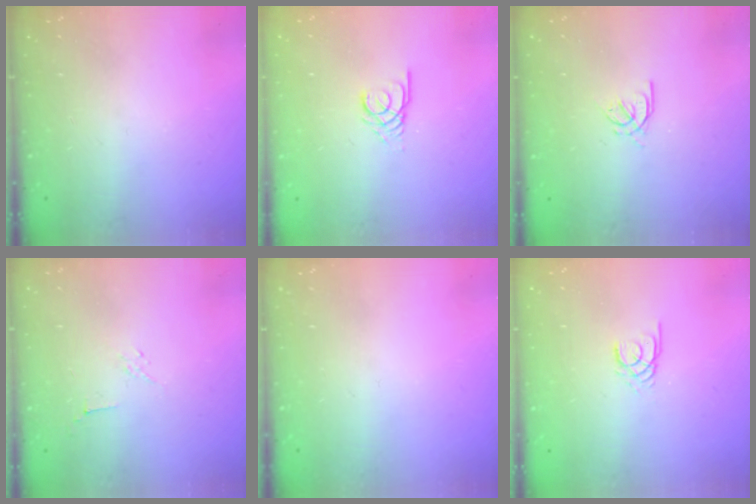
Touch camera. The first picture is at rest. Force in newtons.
{"total": 2.7, "press": 2.7, "slide": 0.3}
{"total": 3.2, "press": 3.0, "slide": 0.9}
{"total": 2.9, "press": 2.8, "slide": 0.8}
{"total": 0.0}
{"total": 2.4, "press": 2.4, "slide": 0.1}